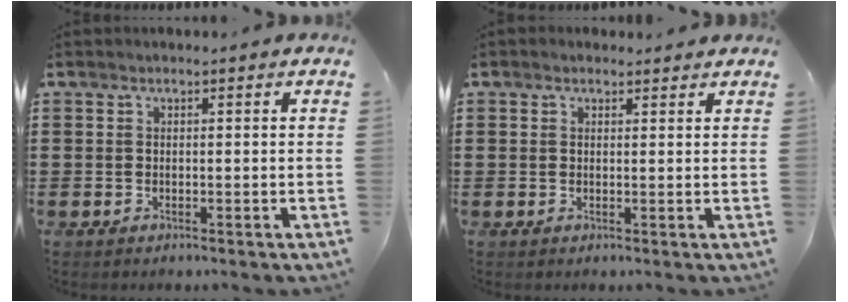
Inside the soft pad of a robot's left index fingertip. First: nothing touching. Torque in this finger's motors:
{"motor_torque": [2.14, 0.00, 0.73, 0.12]}